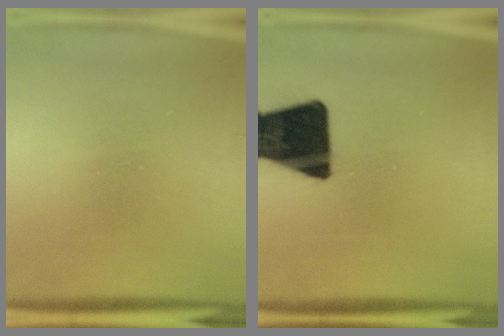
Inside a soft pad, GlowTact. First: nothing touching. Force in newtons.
{"total": 19.9}